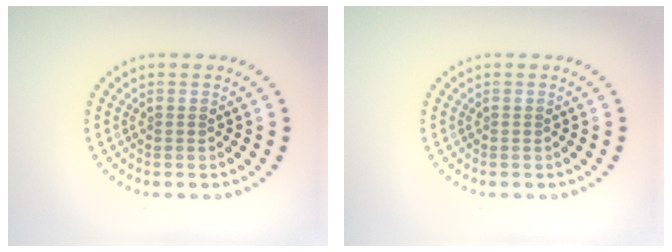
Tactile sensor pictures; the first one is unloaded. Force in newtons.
{"total": 0.0}